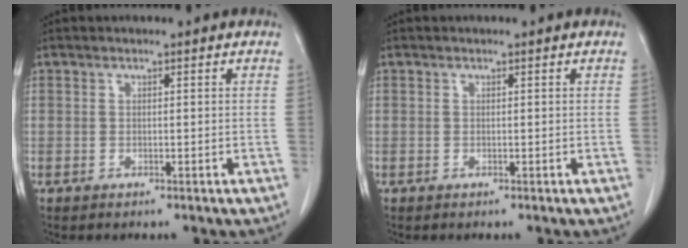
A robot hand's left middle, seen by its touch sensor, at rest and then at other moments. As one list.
[{"total": 0.0}]